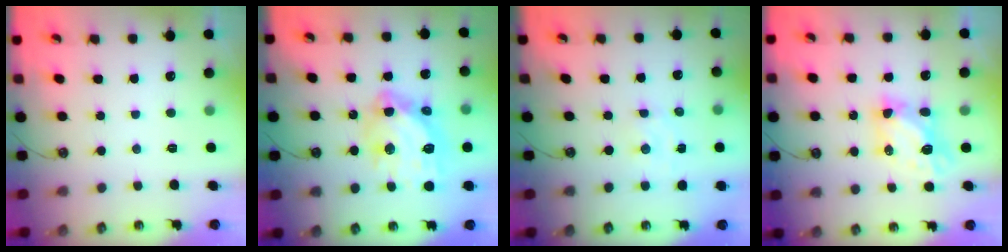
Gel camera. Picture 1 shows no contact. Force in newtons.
{"total": 16.6, "press": 16.6, "slide": 1.4}
{"total": 1.6, "press": 1.6, "slide": 0.2}
{"total": 6.6, "press": 6.6, "slide": 0.5}